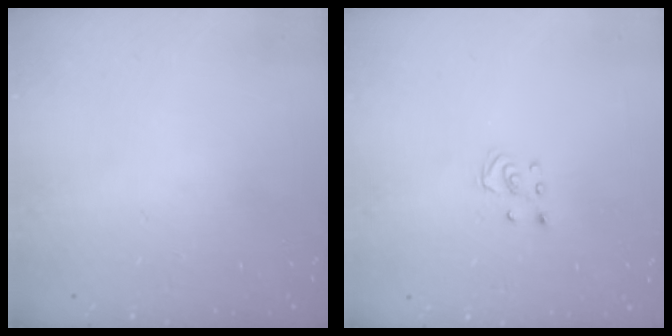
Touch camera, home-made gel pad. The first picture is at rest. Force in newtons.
{"total": 2.5, "press": 2.5, "slide": 0.2}